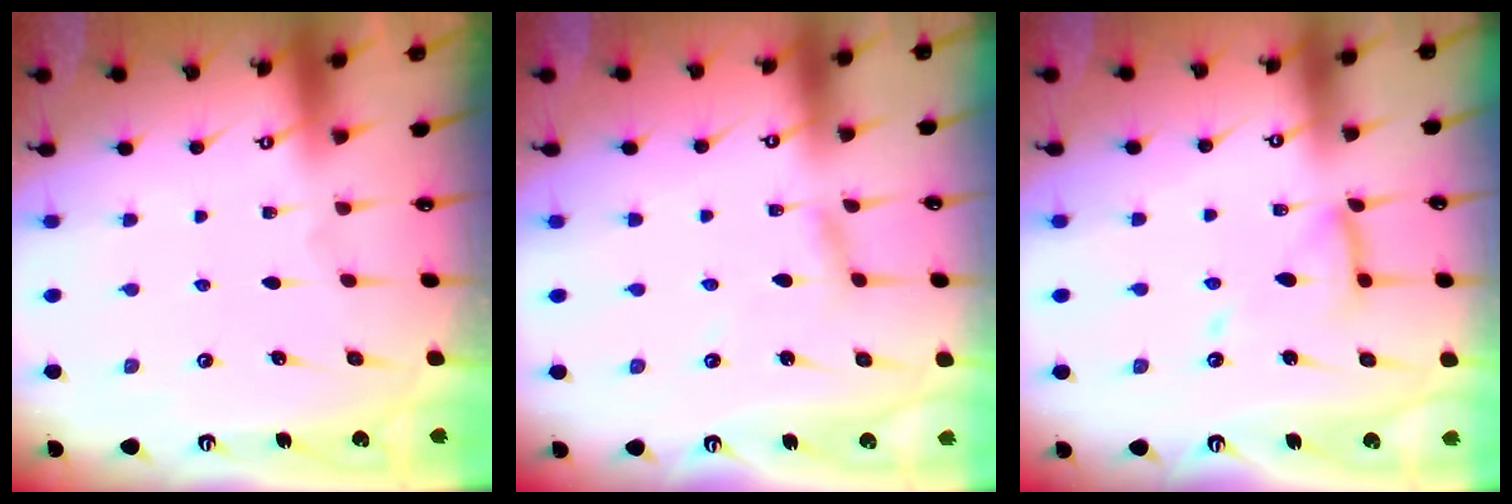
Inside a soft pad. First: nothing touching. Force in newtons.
{"total": 2.9, "press": 2.9, "slide": 0.3}
{"total": 12.0, "press": 12.0, "slide": 1.1}